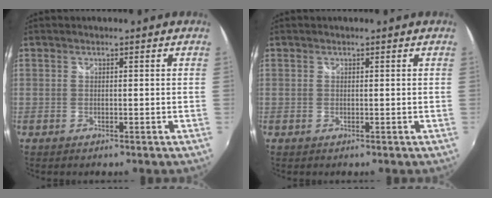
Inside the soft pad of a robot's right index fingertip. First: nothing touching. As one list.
[{"total": 0.0}]